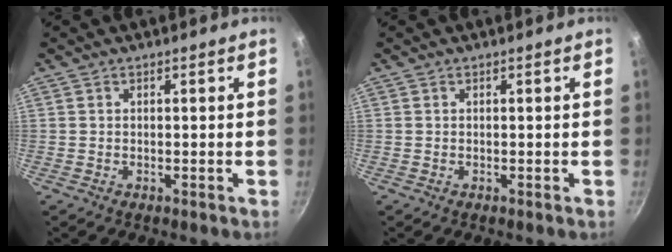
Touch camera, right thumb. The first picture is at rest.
{"total": 0.0}